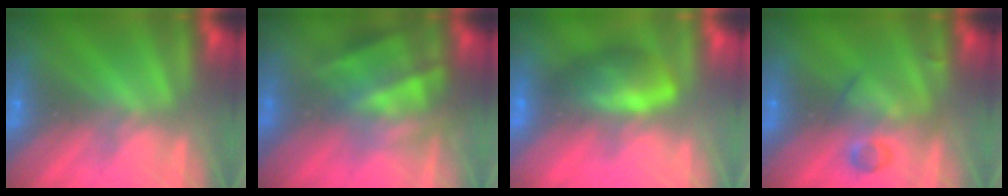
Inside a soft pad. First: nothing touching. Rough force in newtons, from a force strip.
{"total": 4.7}
{"total": 7.7}
{"total": 2.8}